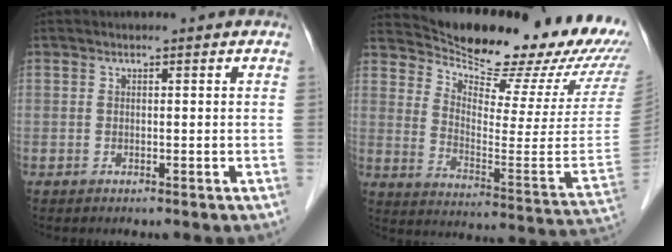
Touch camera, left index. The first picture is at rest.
{"total": 25.6, "force": [23.2, 3.6, 10.2], "torque": [-0.164, -0.097, 0.301]}